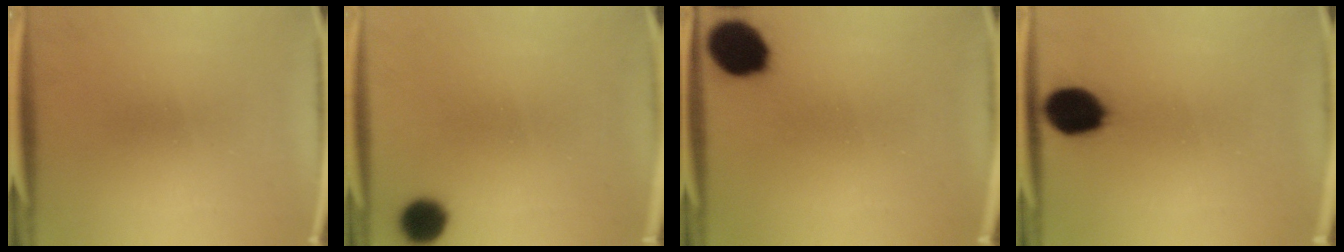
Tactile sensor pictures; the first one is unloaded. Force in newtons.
{"total": 6.8}
{"total": 12.2}
{"total": 10.4}